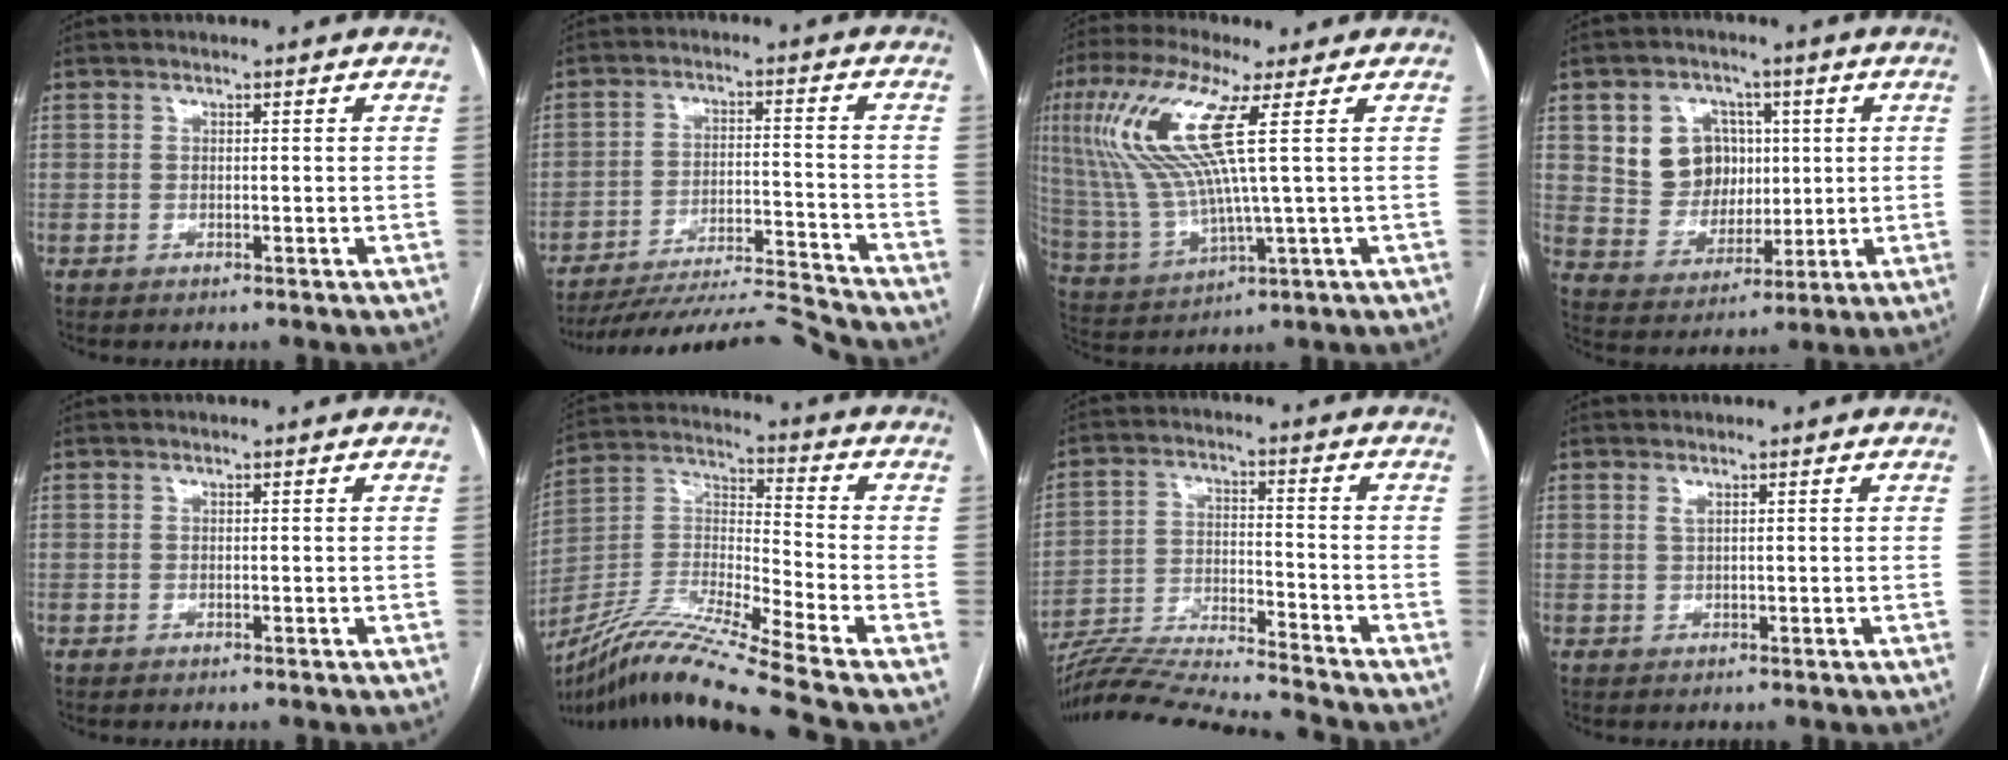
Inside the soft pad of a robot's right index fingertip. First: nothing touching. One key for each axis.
{"total": 13.4, "fx": -13.1, "fy": -1.8, "fz": 2.2, "tx": -0.031, "ty": 0.011, "tz": -0.213}
{"total": 14.0, "fx": 4.5, "fy": 1.0, "fz": 13.2, "tx": -0.310, "ty": 0.008, "tz": 0.091}
{"total": 9.9, "fx": 3.0, "fy": 8.5, "fz": 4.2, "tx": -0.087, "ty": 0.029, "tz": 0.067}
{"total": 0.0}
{"total": 17.3, "fx": -13.6, "fy": -2.0, "fz": 10.4, "tx": -0.220, "ty": -0.011, "tz": -0.253}
{"total": 13.8, "fx": -13.3, "fy": -1.8, "fz": 3.4, "tx": -0.057, "ty": 0.004, "tz": -0.229}
{"total": 0.7, "fx": 0.5, "fy": 0.1, "fz": 0.5, "tx": -0.015, "ty": -0.002, "tz": 0.011}